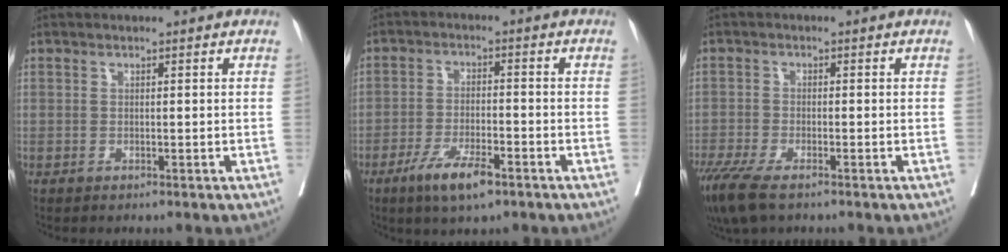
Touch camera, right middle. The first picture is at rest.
{"total": 7.1, "force": [-4.4, 1.6, 5.4], "torque": [-0.102, -0.009, -0.074]}
{"total": 7.3, "force": [-5.2, 1.9, 4.7], "torque": [-0.088, -0.018, -0.092]}